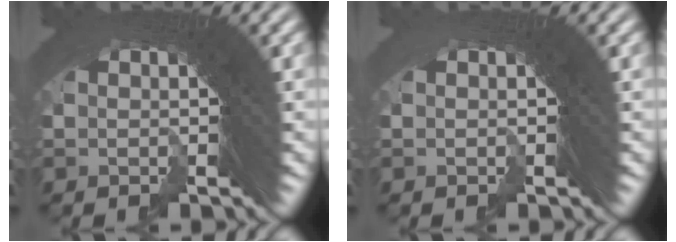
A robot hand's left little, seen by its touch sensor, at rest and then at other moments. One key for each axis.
{"total": 1.2, "fx": -0.3, "fy": -0.7, "fz": -1.0, "tx": 0.016, "ty": -0.002, "tz": -0.003}